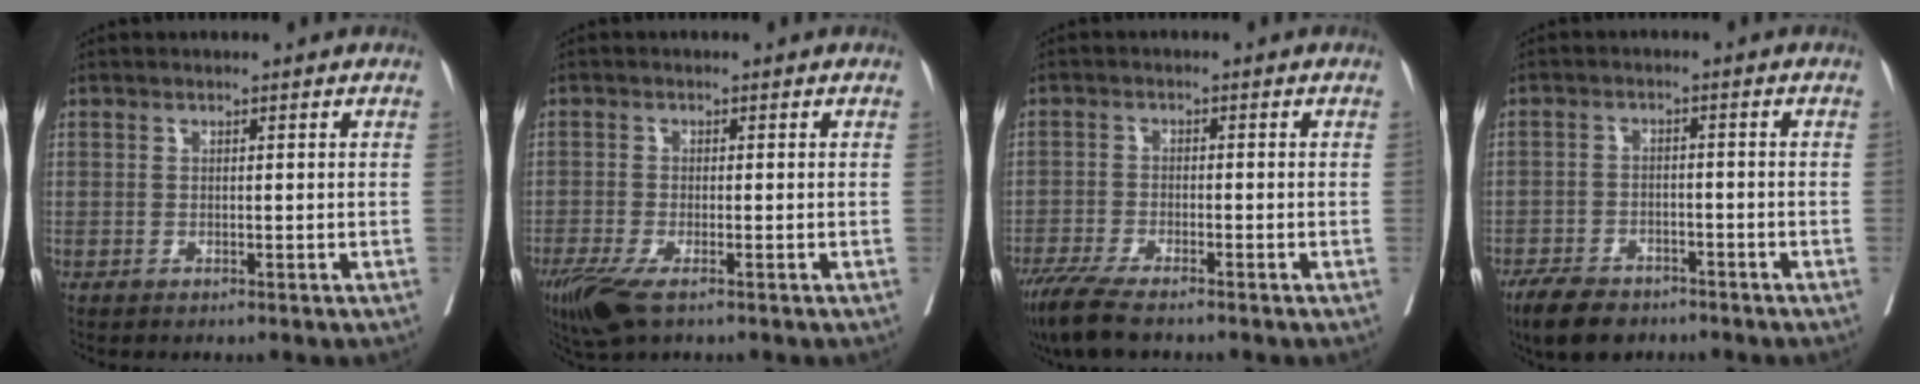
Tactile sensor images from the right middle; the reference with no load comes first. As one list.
[{"total": 5.9, "force": [-3.7, 1.5, 4.4], "torque": [-0.083, -0.016, -0.067]}, {"total": 7.3, "force": [-5.7, 1.1, 4.4], "torque": [-0.077, -0.019, -0.101]}, {"total": 7.1, "force": [-5.5, 3.1, 3.1], "torque": [-0.058, -0.005, -0.093]}]